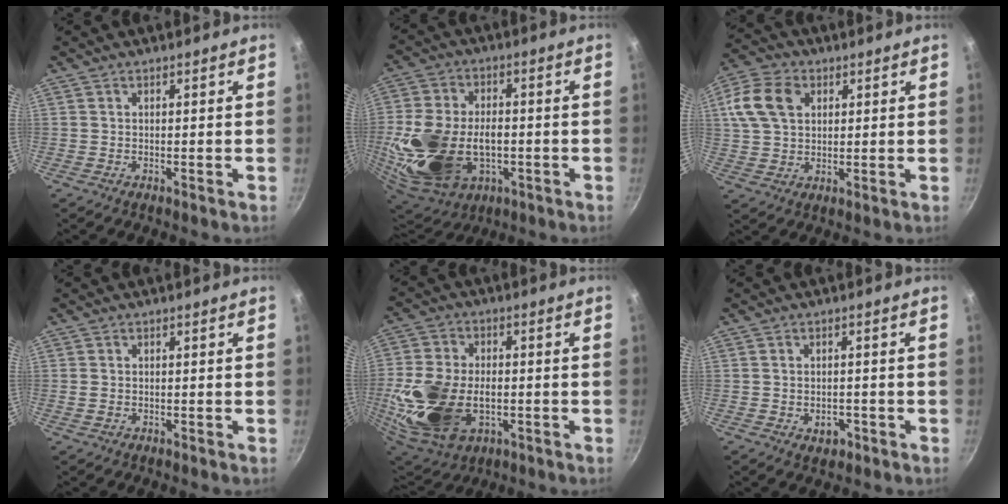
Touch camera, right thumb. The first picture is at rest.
{"total": 22.8, "force": [-3.6, 15.2, 16.7], "torque": [-0.337, 0.011, -0.048]}
{"total": 11.7, "force": [3.5, 8.4, 7.3], "torque": [-0.134, 0.009, 0.056]}
{"total": 1.2, "force": [-0.2, 1.0, 0.7], "torque": [-0.013, 0.001, -0.005]}
{"total": 20.1, "force": [-3.2, 13.0, 15.0], "torque": [-0.307, 0.004, -0.047]}
{"total": 3.1, "force": [-1.2, 2.2, 1.8], "torque": [-0.020, 0.012, -0.010]}